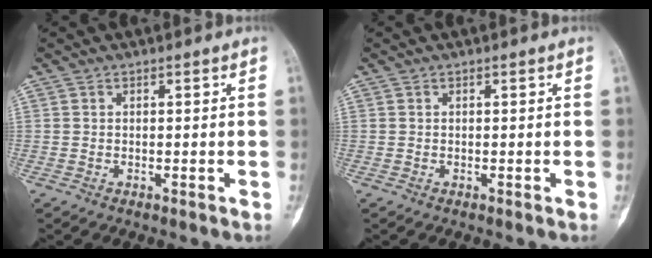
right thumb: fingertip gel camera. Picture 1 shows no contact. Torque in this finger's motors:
{"motor_torque": [0.16, 0.07, 0.06, -0.06, 0.03]}